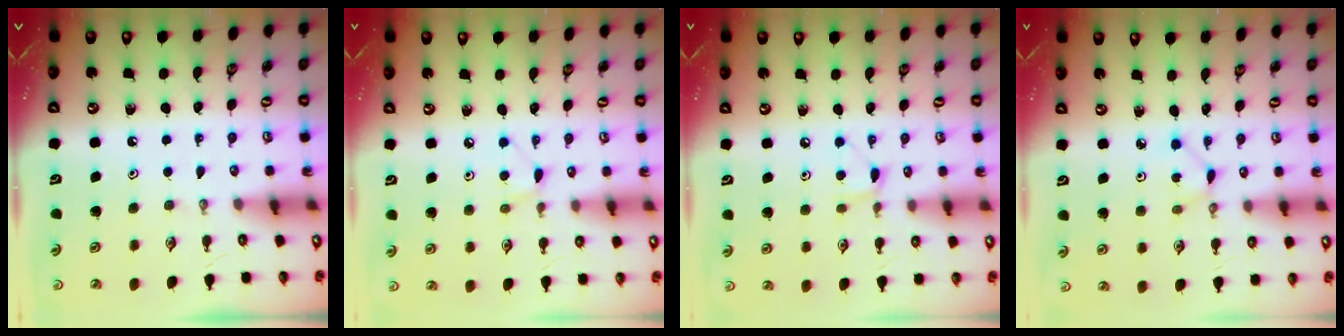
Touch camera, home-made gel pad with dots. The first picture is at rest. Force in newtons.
{"total": 4.6, "press": 4.5, "slide": 0.6}
{"total": 5.2, "press": 5.1, "slide": 0.8}
{"total": 1.4, "press": 1.4, "slide": 0.2}